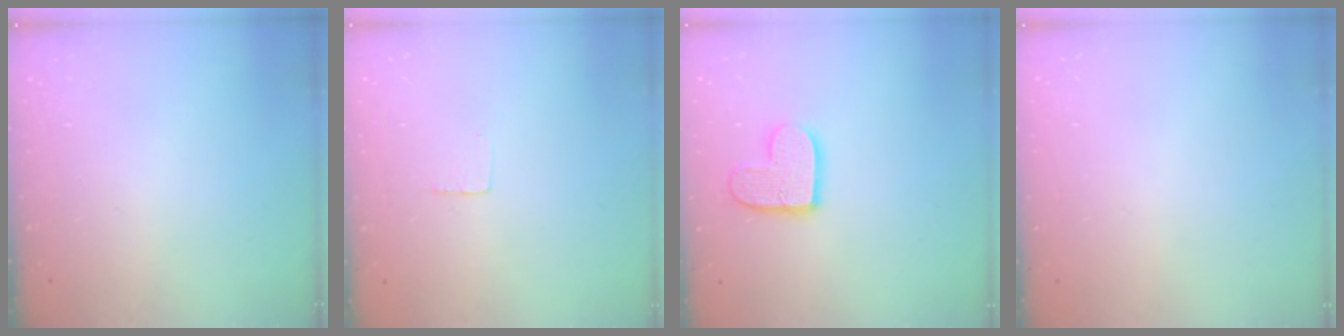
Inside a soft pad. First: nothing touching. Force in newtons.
{"total": 3.0, "press": 3.0, "slide": 0.2}
{"total": 11.5, "press": 11.4, "slide": 1.0}
{"total": 0.0}